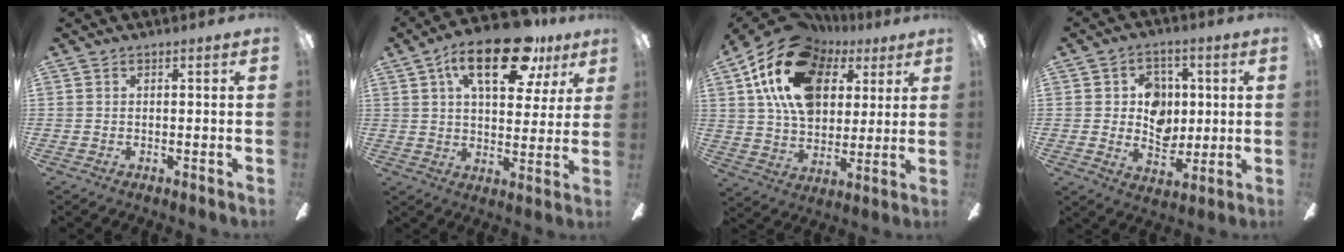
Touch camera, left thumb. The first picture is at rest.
{"total": 19.7, "force": [10.4, 8.6, 14.3], "torque": [-0.217, -0.027, 0.165]}
{"total": 21.7, "force": [9.1, 14.6, 13.2], "torque": [-0.249, -0.019, 0.167]}
{"total": 9.1, "force": [1.5, 7.7, 4.6], "torque": [-0.062, 0.004, 0.032]}